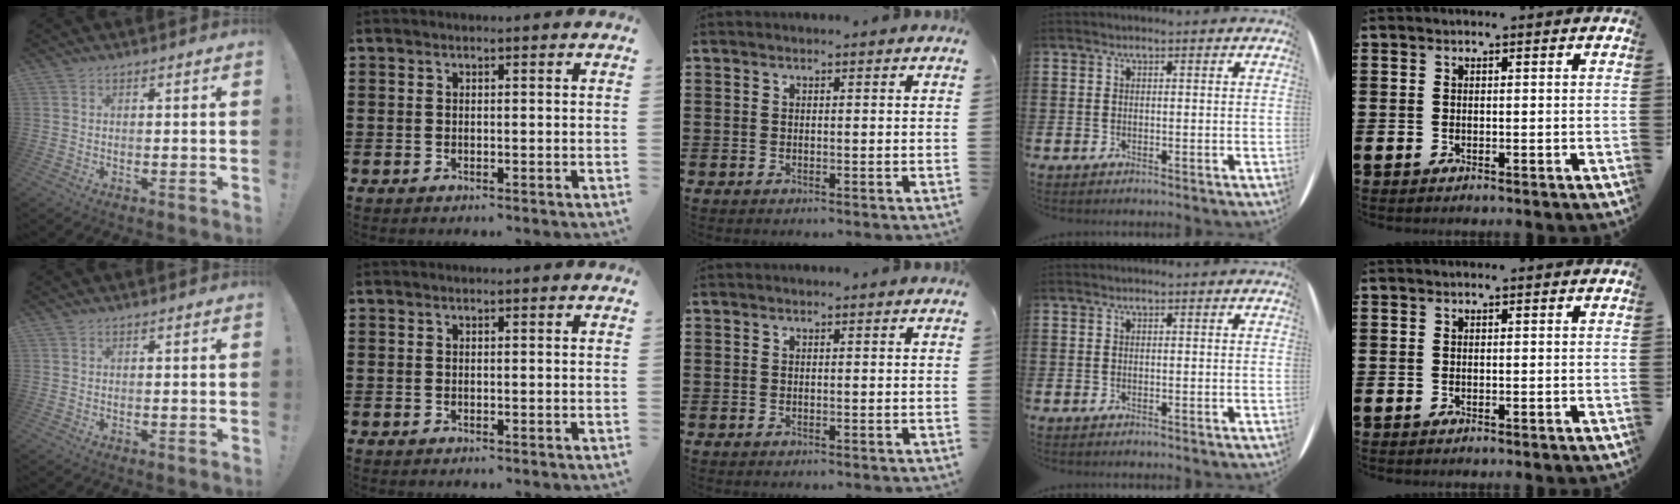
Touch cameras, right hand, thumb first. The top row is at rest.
{}